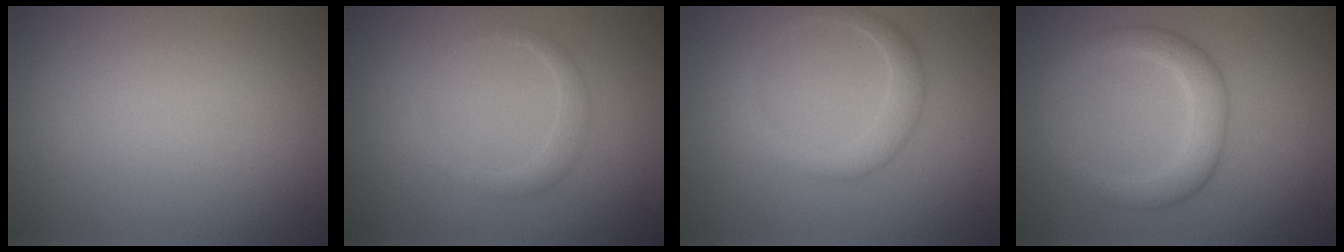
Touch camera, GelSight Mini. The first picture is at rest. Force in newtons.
{"total": 1.4, "press": 1.4, "slide": 0.1}
{"total": 2.2, "press": 2.2, "slide": 0.1}
{"total": 3.3, "press": 3.3, "slide": 0.1}